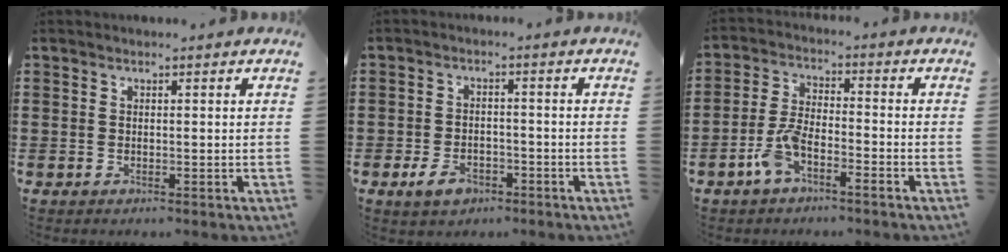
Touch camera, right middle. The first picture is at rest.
{"total": 3.7, "force": [-2.2, 1.9, 2.2], "torque": [-0.045, 0.003, -0.043]}
{"total": 5.6, "force": [-3.4, 1.6, 4.1], "torque": [-0.102, -0.001, -0.069]}